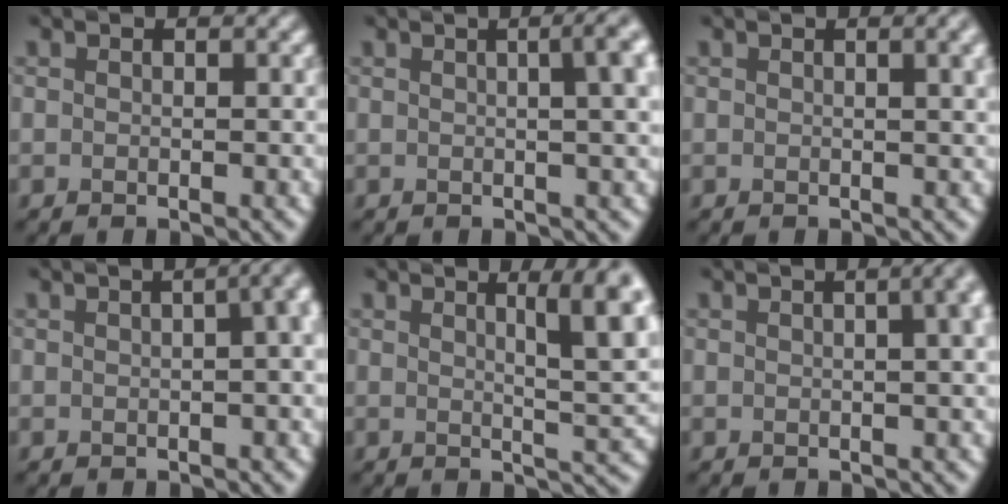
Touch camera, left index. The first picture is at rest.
{"total": 7.5, "force": [1.6, 3.3, 6.5], "torque": [-0.021, 0.045, -0.006]}
{"total": 3.3, "force": [1.1, 1.2, 2.8], "torque": [-0.021, 0.007, 0.012]}
{"total": 13.7, "force": [3.2, 7.8, 10.8], "torque": [-0.018, 0.069, -0.010]}
{"total": 6.3, "force": [2.3, 1.3, 5.7], "torque": [-0.062, 0.002, 0.036]}
{"total": 7.8, "force": [2.1, 4.1, 6.3], "torque": [-0.007, 0.051, -0.013]}